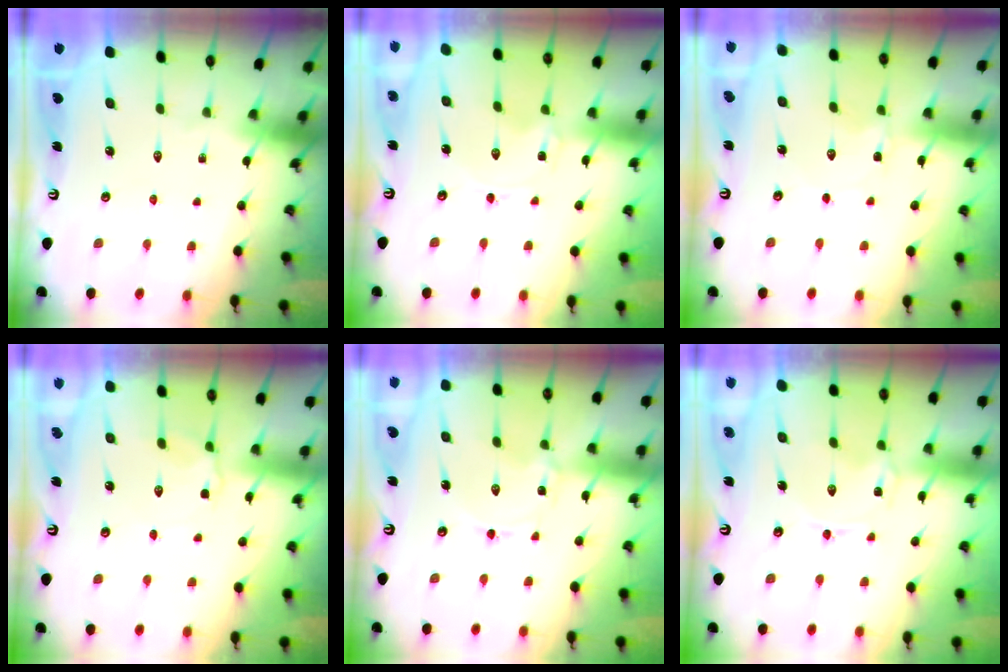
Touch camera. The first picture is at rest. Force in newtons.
{"total": 0.0}
{"total": 0.8, "press": 0.8, "slide": 0.1}
{"total": 2.8, "press": 2.6, "slide": 1.1}
{"total": 1.7, "press": 1.7, "slide": 0.3}
{"total": 0.0}